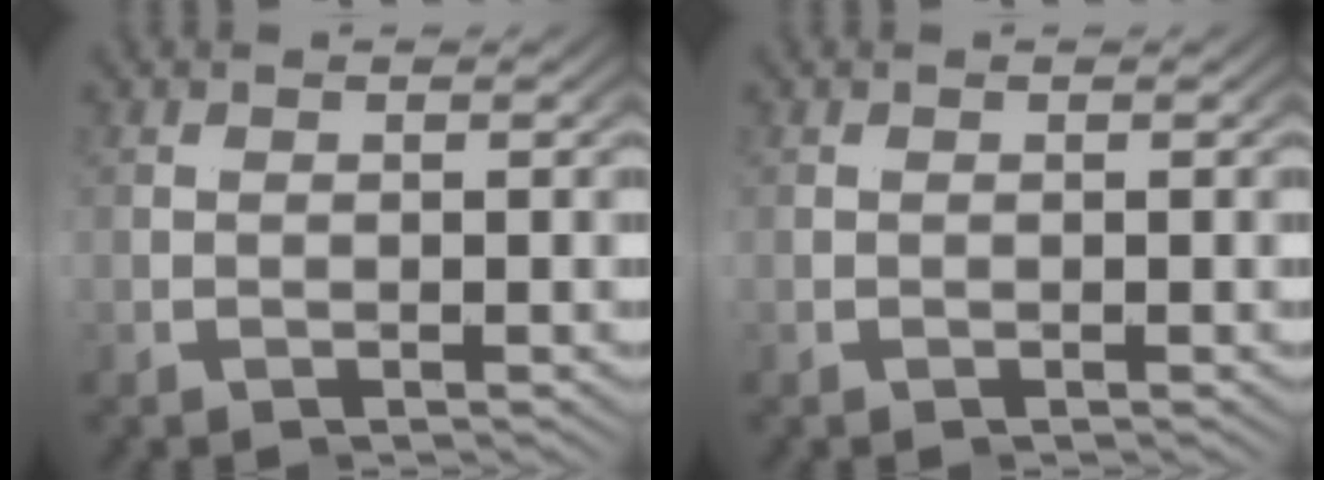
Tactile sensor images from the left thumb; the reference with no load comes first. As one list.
[{"total": 0.0}]